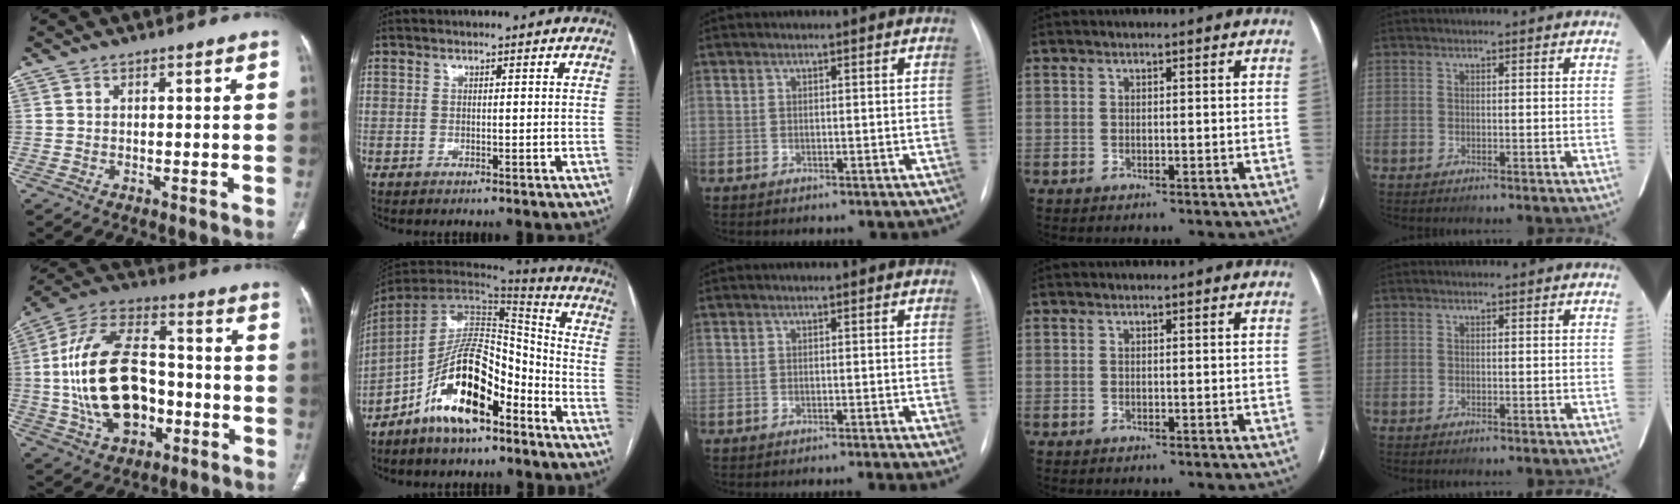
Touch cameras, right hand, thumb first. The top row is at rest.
{"thumb": {"total": 21.7, "force": [-2.8, 13.5, 16.8], "torque": [-0.302, 0.032, -0.041]}, "index": {"total": 15.0, "force": [-8.9, 4.9, 11.1], "torque": [-0.203, 0.015, -0.158]}, "middle": {"total": 2.4, "force": [-1.6, -0.4, 1.7], "torque": [-0.014, -0.002, -0.022]}}